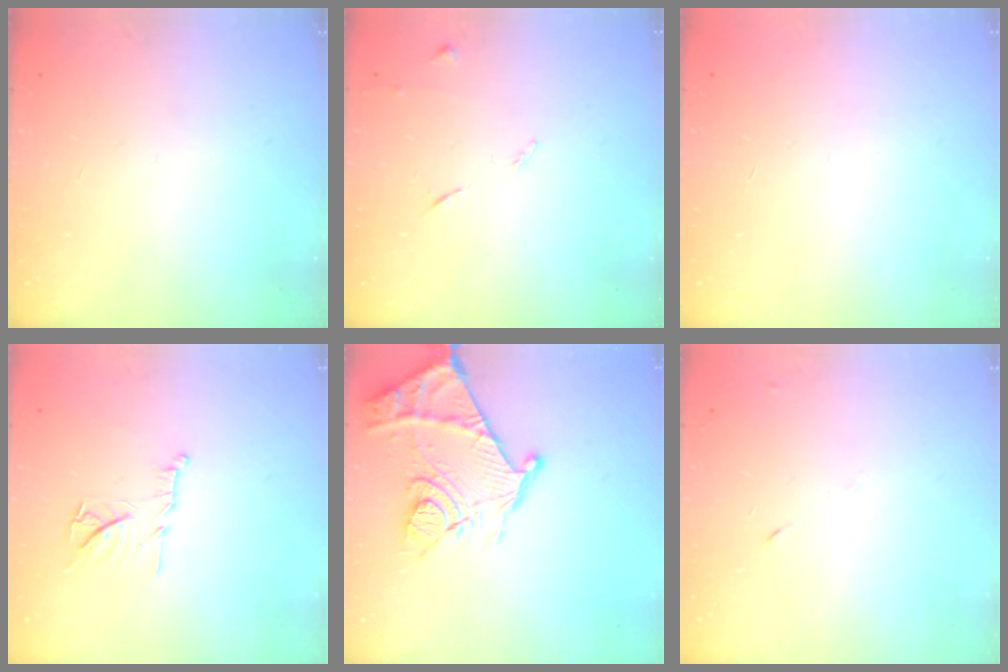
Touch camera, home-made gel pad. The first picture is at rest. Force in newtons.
{"total": 6.3, "press": 6.3, "slide": 0.6}
{"total": 1.5, "press": 1.5, "slide": 0.1}
{"total": 11.0, "press": 11.0, "slide": 0.1}
{"total": 17.3, "press": 17.2, "slide": 1.7}
{"total": 5.2, "press": 5.1, "slide": 0.6}